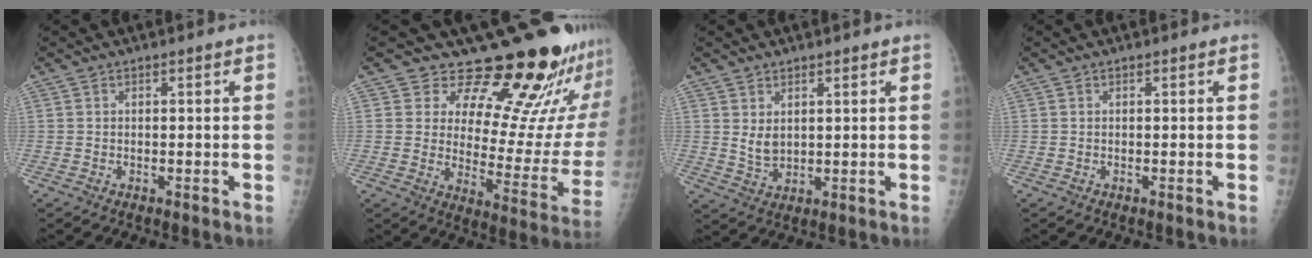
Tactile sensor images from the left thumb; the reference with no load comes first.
{"total": 23.8, "force": [18.8, 8.5, 12.0], "torque": [-0.126, -0.140, 0.244]}
{"total": 3.7, "force": [1.6, 2.4, 2.3], "torque": [-0.034, -0.018, 0.038]}
{"total": 0.0}